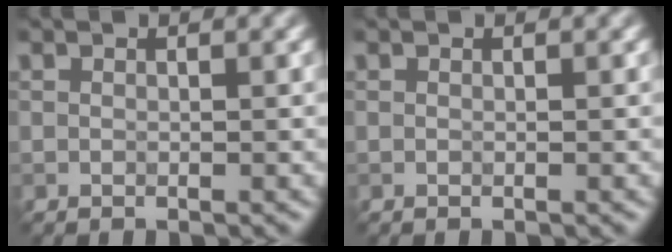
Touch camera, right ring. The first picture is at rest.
{"total": 0.0}